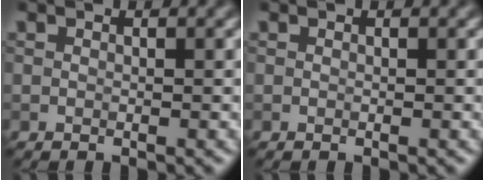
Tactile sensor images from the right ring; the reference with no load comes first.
{"total": 0.0}